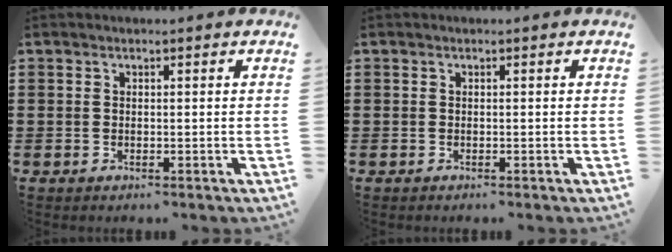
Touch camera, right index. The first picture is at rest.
{"total": 0.0}